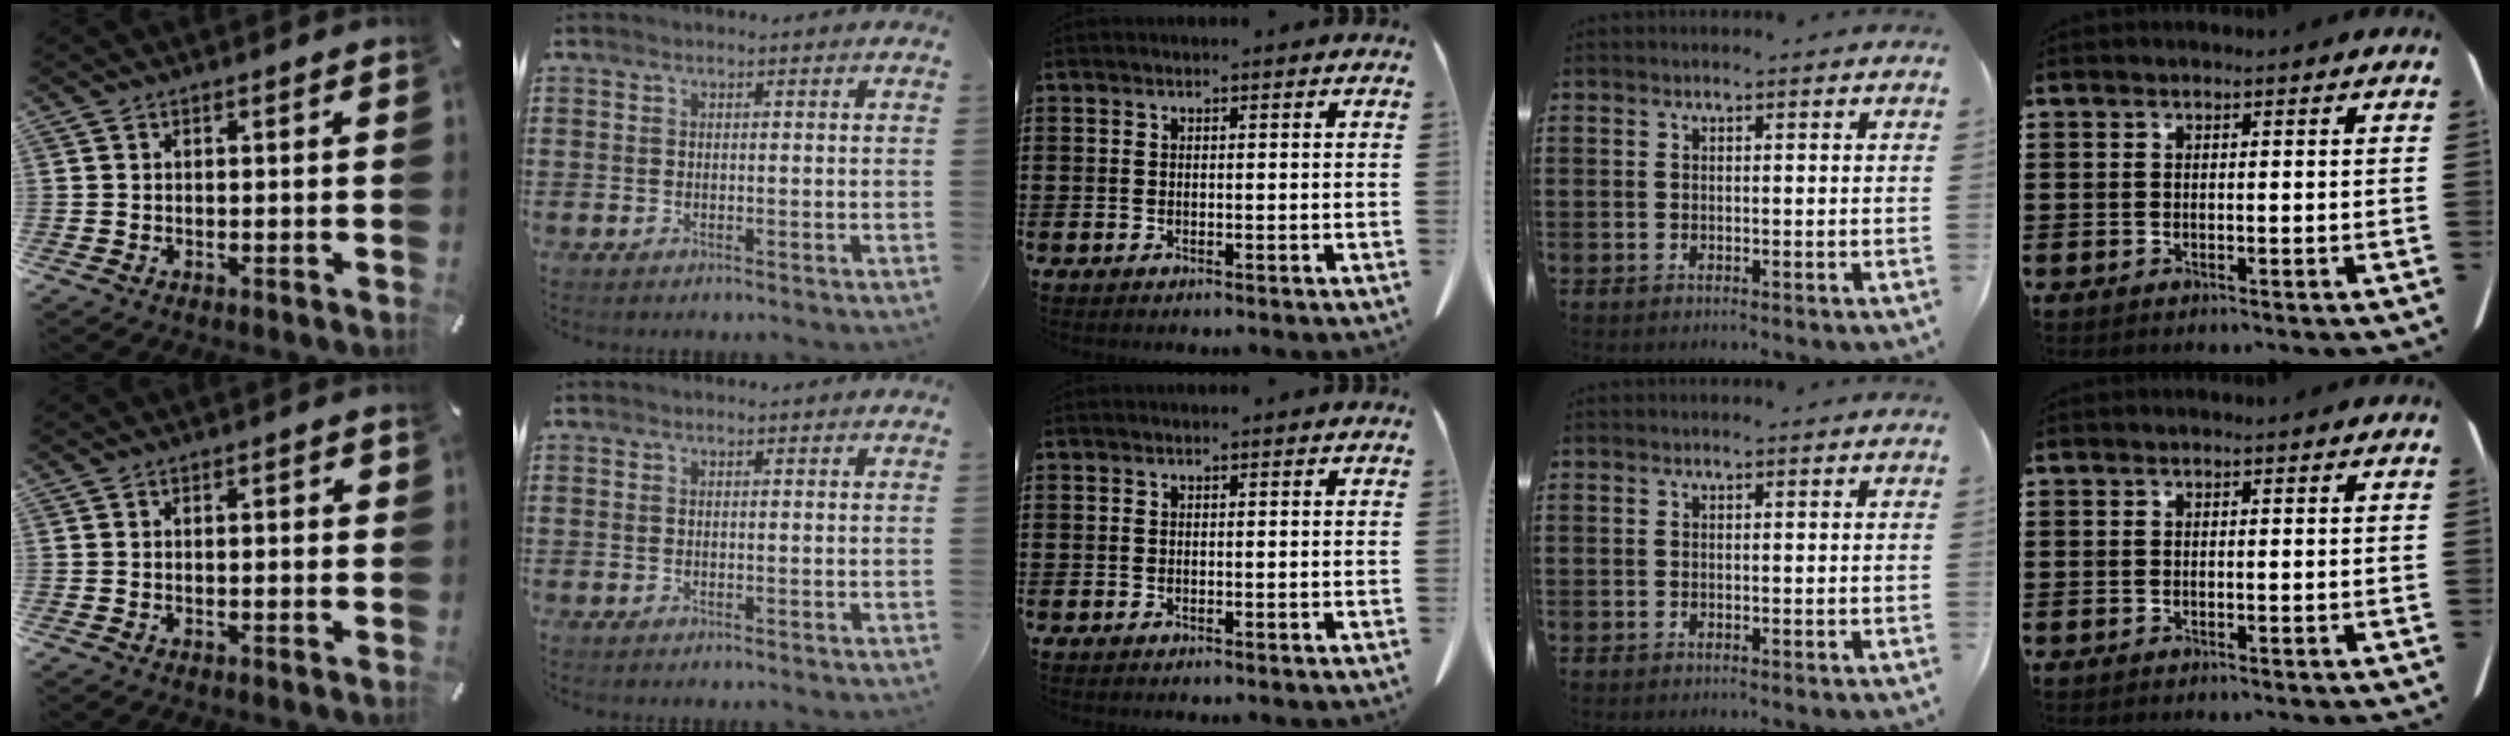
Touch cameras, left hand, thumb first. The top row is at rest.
{"thumb": {"total": 1.5, "force": [-0.3, 0.6, 1.3], "torque": [-0.023, 0.003, -0.006]}}